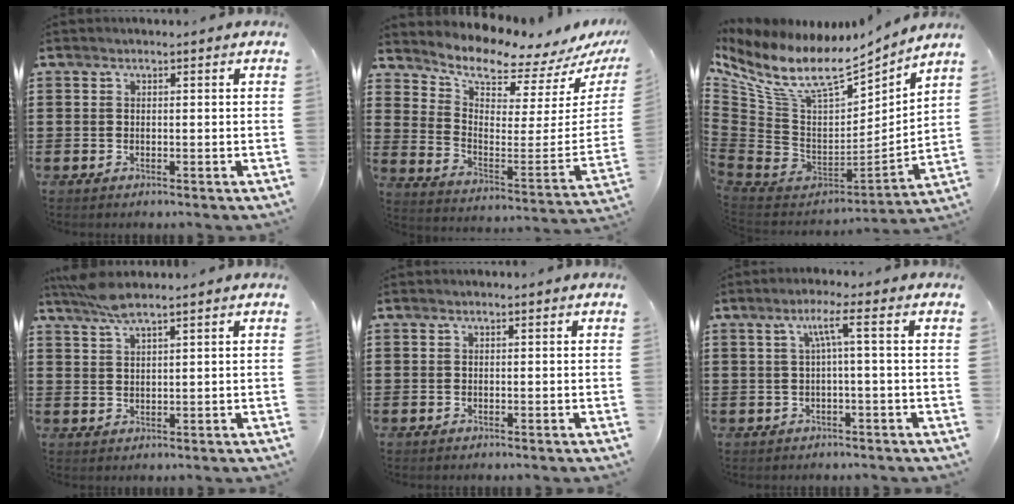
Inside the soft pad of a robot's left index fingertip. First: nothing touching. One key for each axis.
{"total": 7.0, "fx": 6.3, "fy": 1.4, "fz": 2.6, "tx": -0.065, "ty": -0.070, "tz": 0.102}
{"total": 12.8, "fx": 8.6, "fy": 4.9, "fz": 8.0, "tx": -0.190, "ty": -0.066, "tz": 0.148}
{"total": 4.2, "fx": 3.3, "fy": 0.3, "fz": 2.6, "tx": -0.059, "ty": -0.002, "tz": 0.060}
{"total": 0.0}
{"total": 3.6, "fx": 0.3, "fy": -0.6, "fz": 3.6, "tx": -0.071, "ty": 0.002, "tz": -0.002}